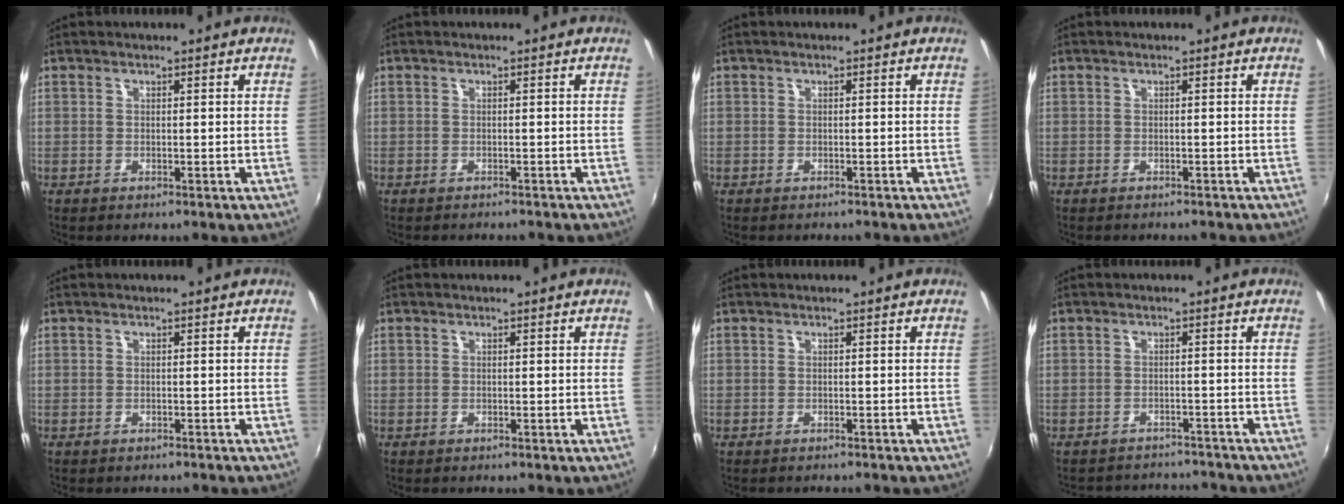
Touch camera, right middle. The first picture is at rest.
{"total": 2.2, "force": [-2.0, 0.5, 0.6], "torque": [-0.018, -0.010, -0.029]}
{"total": 1.2, "force": [-1.1, 0.3, 0.3], "torque": [-0.009, -0.005, -0.015]}
{"total": 1.8, "force": [-1.7, 0.5, 0.5], "torque": [-0.015, -0.009, -0.023]}
{"total": 1.0, "force": [-0.8, 0.6, 0.2], "torque": [-0.008, -0.001, -0.011]}
{"total": 0.0}
{"total": 1.0, "force": [-1.0, 0.3, 0.2], "torque": [-0.007, -0.004, -0.014]}
{"total": 8.8, "force": [-8.0, 3.2, 1.7], "torque": [-0.043, 0.018, -0.104]}